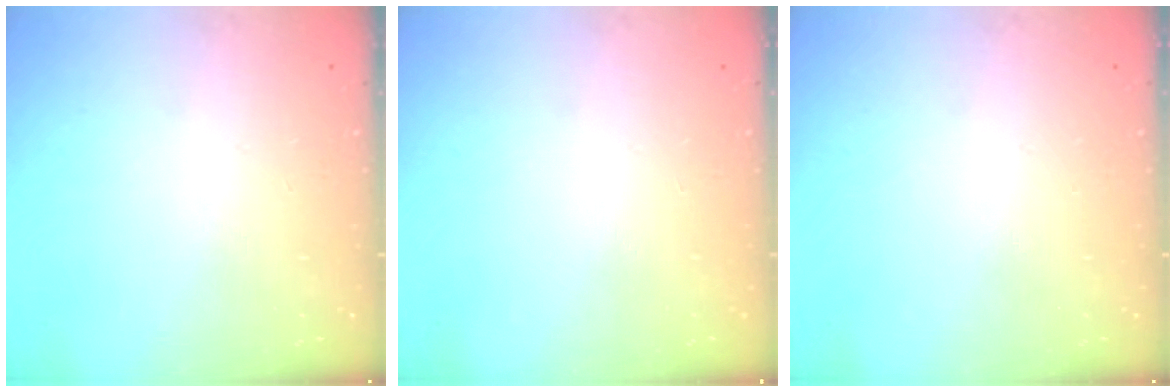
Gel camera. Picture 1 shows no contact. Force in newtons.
{"total": 0.0}
{"total": 0.0}